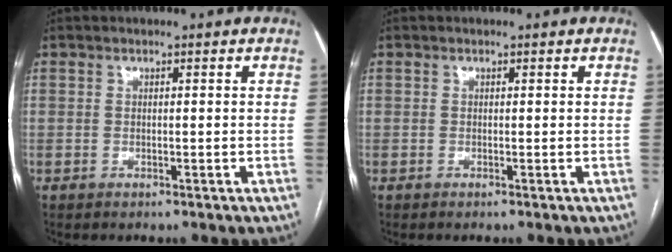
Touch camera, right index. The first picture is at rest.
{"total": 0.0}